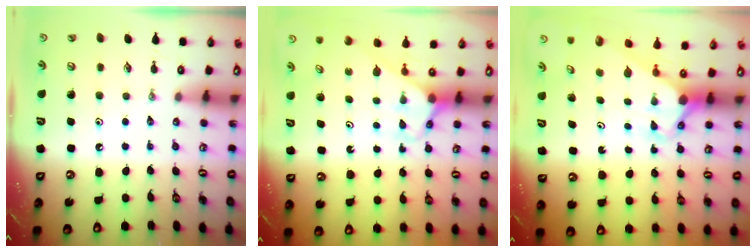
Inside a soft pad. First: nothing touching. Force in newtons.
{"total": 3.0, "press": 3.0, "slide": 0.2}
{"total": 3.1, "press": 3.1, "slide": 0.2}